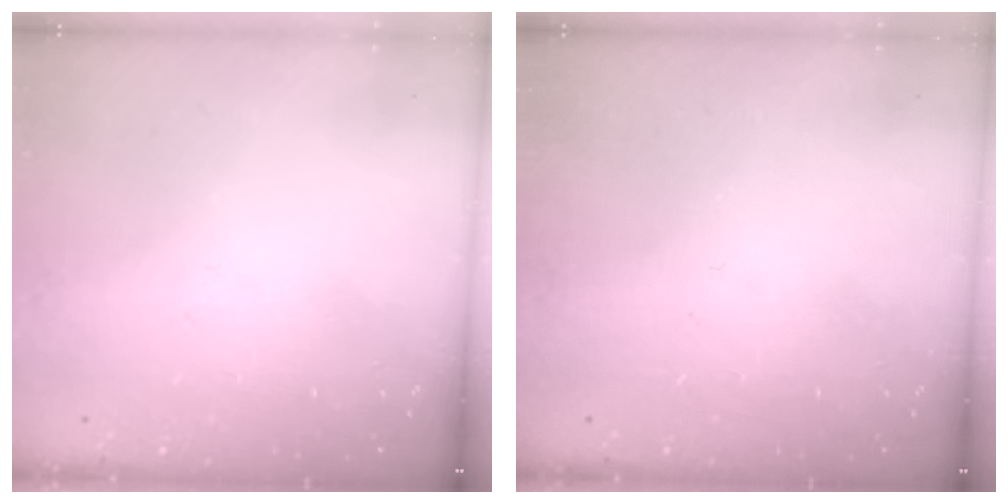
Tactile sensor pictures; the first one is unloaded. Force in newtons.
{"total": 0.0}